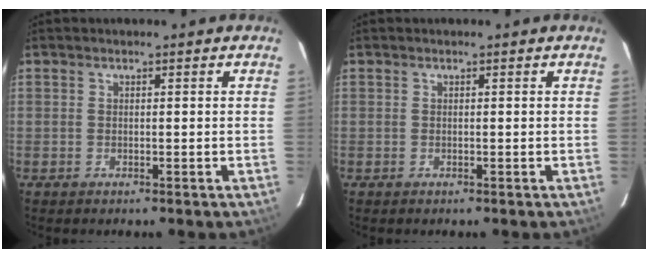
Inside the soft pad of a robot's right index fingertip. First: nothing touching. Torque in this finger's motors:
{"motor_torque": [-0.01, 0.02, 0.00, 0.01]}